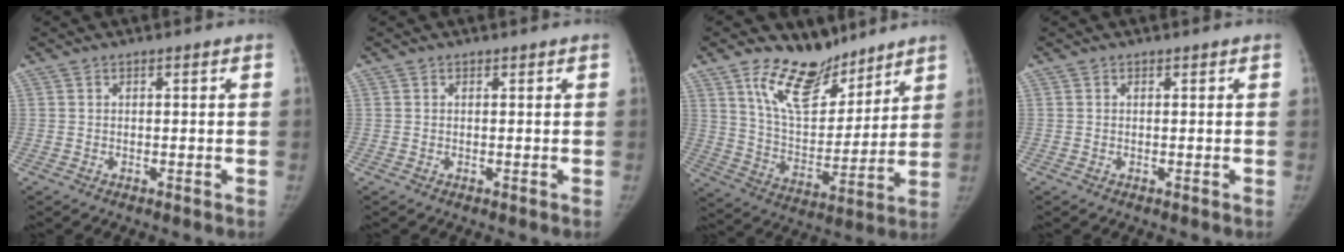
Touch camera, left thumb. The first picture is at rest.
{"total": 0.0}
{"total": 15.1, "force": [11.3, 7.4, 6.8], "torque": [-0.072, -0.082, 0.206]}
{"total": 0.0}